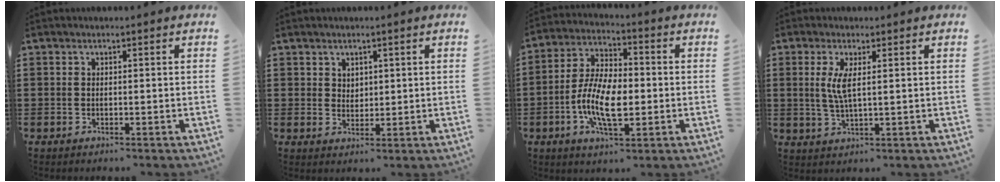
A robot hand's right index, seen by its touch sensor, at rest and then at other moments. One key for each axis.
{"total": 2.1, "fx": 1.3, "fy": 1.7, "fz": 0.3, "tx": -0.011, "ty": 0.008, "tz": 0.025}
{"total": 10.1, "fx": -2.2, "fy": 4.8, "fz": 8.6, "tx": -0.195, "ty": -0.003, "tz": -0.047}
{"total": 4.3, "fx": 1.0, "fy": 0.8, "fz": 4.1, "tx": -0.091, "ty": -0.004, "tz": 0.013}